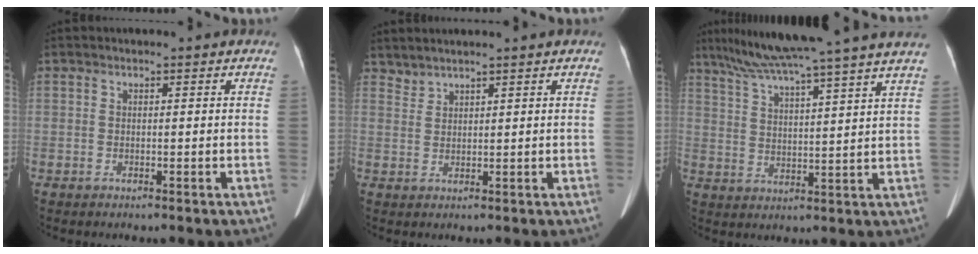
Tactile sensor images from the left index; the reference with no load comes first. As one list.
[{"total": 3.1, "force": [2.9, -0.2, 0.9], "torque": [-0.012, 0.022, 0.057]}, {"total": 18.9, "force": [15.5, -1.7, 10.6], "torque": [-0.180, 0.014, 0.219]}]